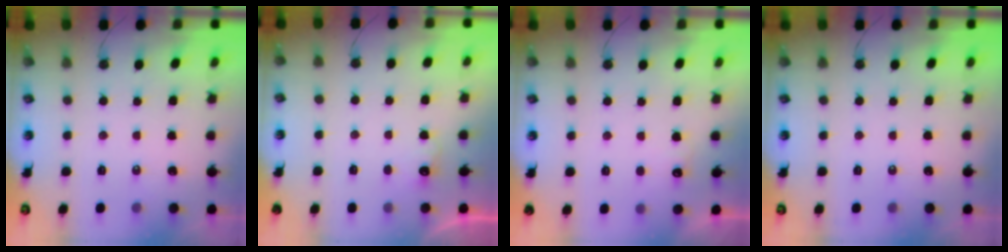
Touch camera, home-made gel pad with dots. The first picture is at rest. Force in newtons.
{"total": 4.3, "press": 4.3, "slide": 0.7}
{"total": 4.5, "press": 4.4, "slide": 1.0}
{"total": 0.0}